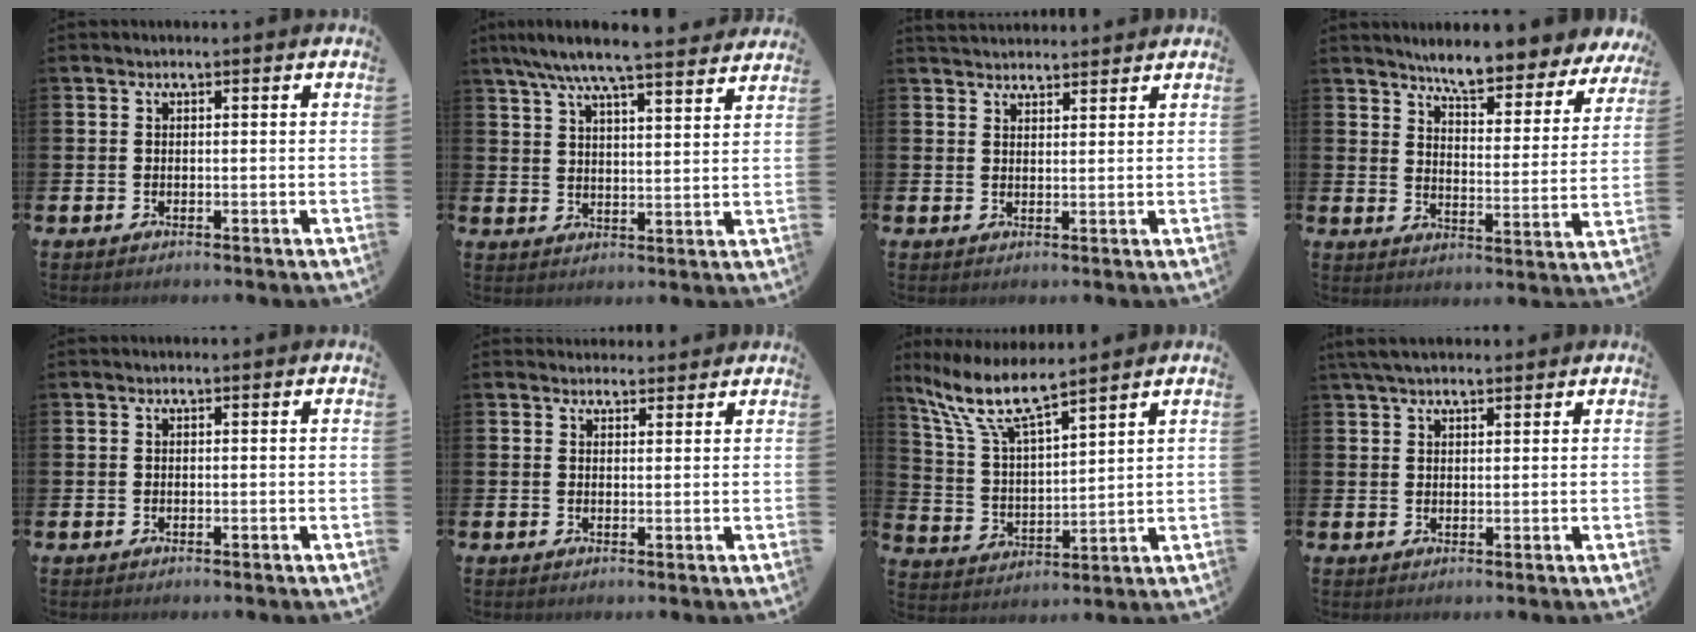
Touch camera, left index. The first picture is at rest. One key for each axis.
{"total": 7.7, "fx": 7.2, "fy": 0.3, "fz": 2.7, "tx": -0.073, "ty": -0.037, "tz": 0.128}
{"total": 2.8, "fx": 2.7, "fy": 0.5, "fz": 0.0, "tx": 0.003, "ty": -0.015, "tz": 0.049}
{"total": 6.7, "fx": 6.5, "fy": 0.5, "fz": 1.7, "tx": -0.056, "ty": -0.051, "tz": 0.110}
{"total": 0.0}
{"total": 2.2, "fx": 2.0, "fy": 0.7, "fz": -0.1, "tx": 0.008, "ty": -0.007, "tz": 0.037}
{"total": 9.4, "fx": 7.9, "fy": 1.8, "fz": 4.8, "tx": -0.123, "ty": -0.037, "tz": 0.137}
{"total": 3.8, "fx": 3.3, "fy": 1.2, "fz": 1.6, "tx": -0.030, "ty": -0.004, "tz": 0.060}